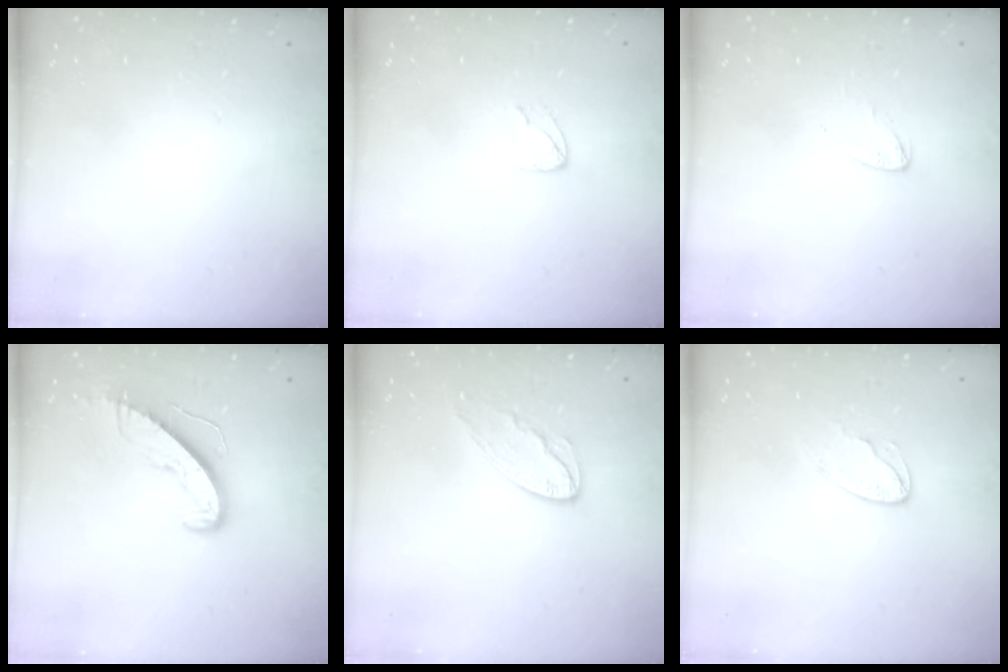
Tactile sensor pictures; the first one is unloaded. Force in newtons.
{"total": 4.2, "press": 4.2, "slide": 0.4}
{"total": 2.6, "press": 2.6, "slide": 0.2}
{"total": 9.0, "press": 9.0, "slide": 0.5}
{"total": 7.6, "press": 7.6, "slide": 0.3}
{"total": 6.3, "press": 6.3, "slide": 0.6}